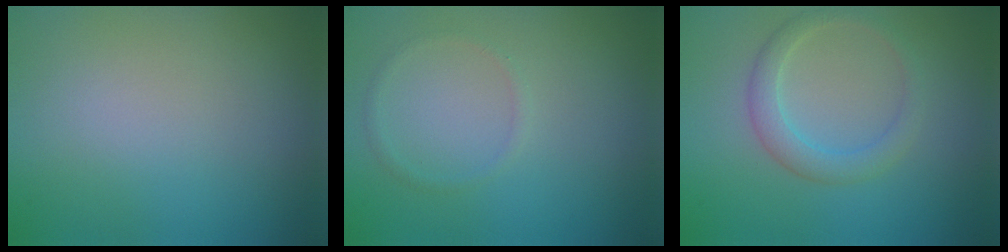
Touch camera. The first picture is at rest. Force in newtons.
{"total": 0.8, "press": 0.8, "slide": 0.1}
{"total": 2.5, "press": 2.5, "slide": 0.2}